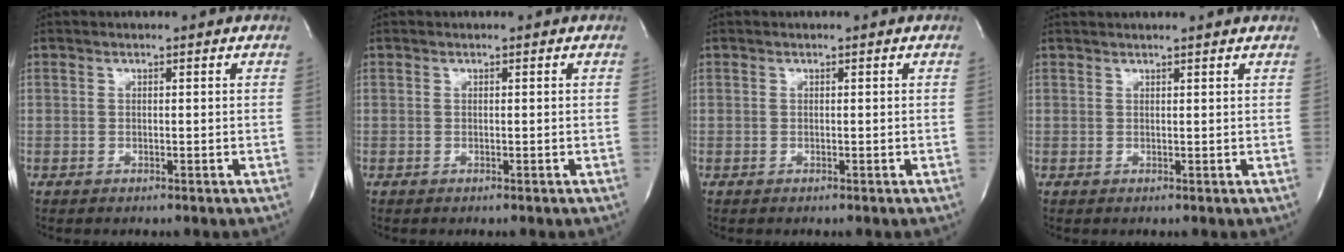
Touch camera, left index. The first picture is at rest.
{"total": 0.0}
{"total": 0.0}
{"total": 6.1, "force": [5.7, -0.1, 2.2], "torque": [-0.028, 0.031, 0.061]}